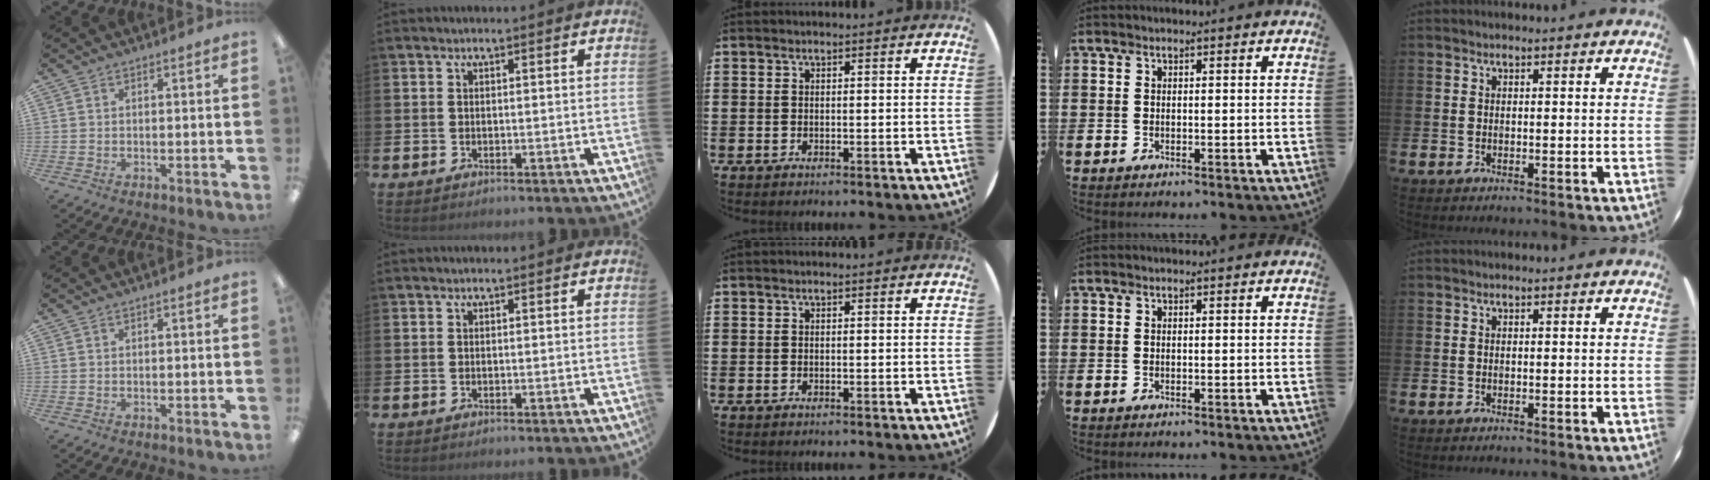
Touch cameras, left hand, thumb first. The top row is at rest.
{}